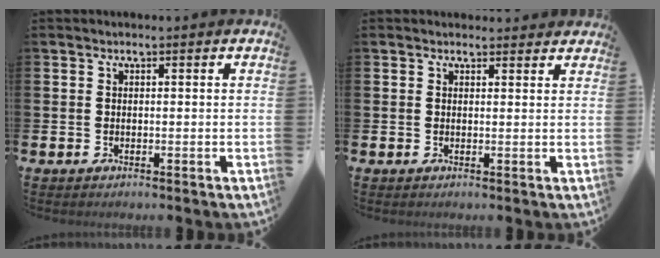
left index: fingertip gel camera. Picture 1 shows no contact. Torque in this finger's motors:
{"motor_torque": [1.11, -1.02, 0.24, -0.01]}